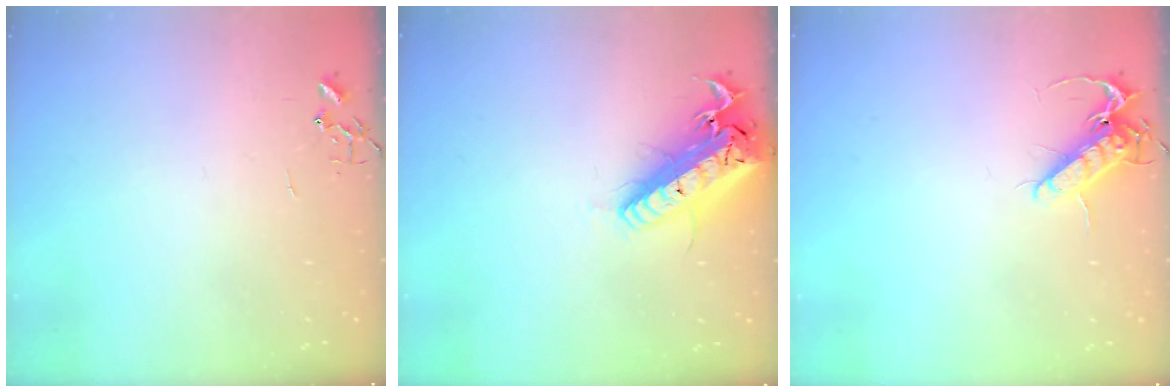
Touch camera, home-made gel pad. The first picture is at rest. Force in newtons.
{"total": 21.7, "press": 21.3, "slide": 4.3}
{"total": 10.9, "press": 10.8, "slide": 1.6}